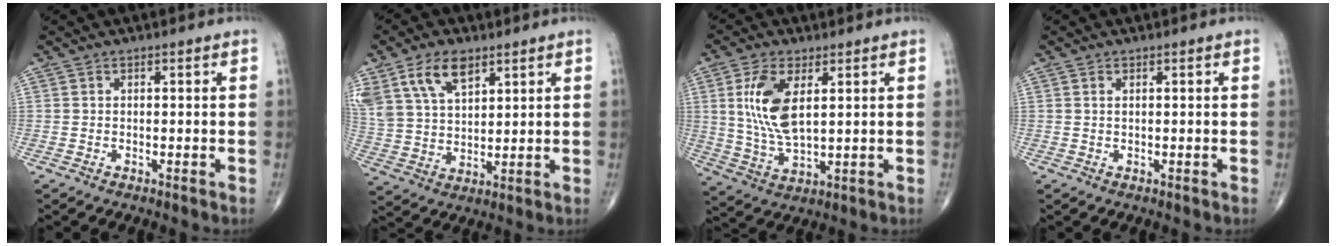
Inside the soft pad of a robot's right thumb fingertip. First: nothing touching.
{"total": 13.1, "force": [7.4, 7.4, 7.9], "torque": [-0.147, -0.017, 0.148]}
{"total": 11.1, "force": [3.0, 5.1, 9.5], "torque": [-0.196, -0.014, 0.065]}
{"total": 0.5, "force": [0.3, 0.2, 0.4], "torque": [-0.012, 0.005, 0.006]}